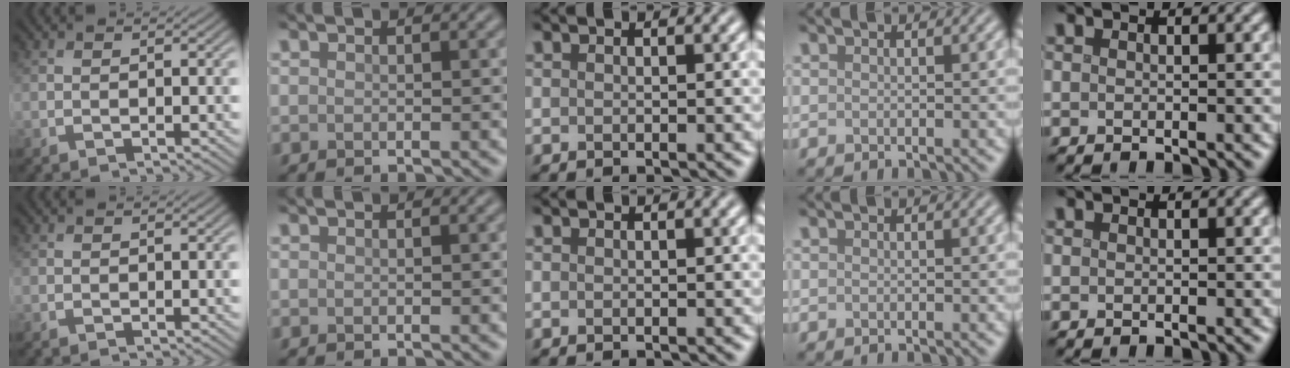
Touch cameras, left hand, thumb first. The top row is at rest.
{}